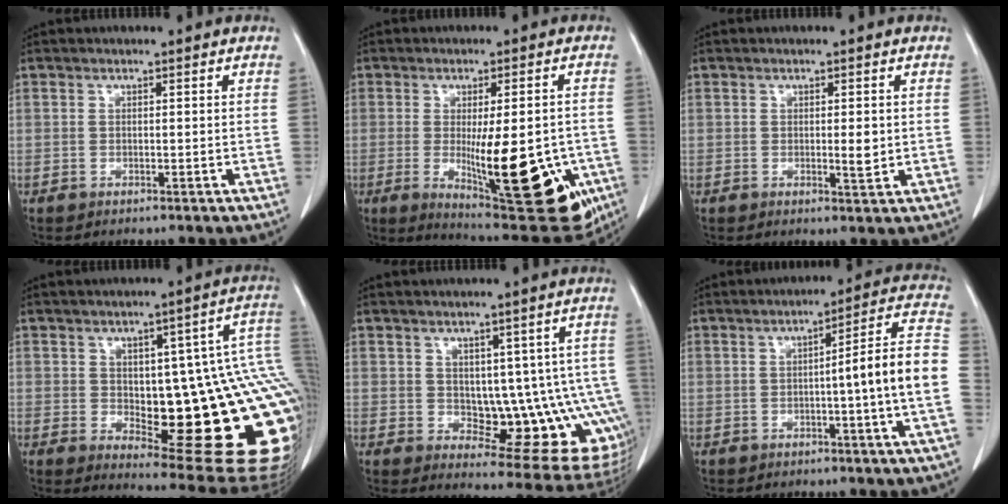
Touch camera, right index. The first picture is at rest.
{"total": 19.8, "force": [-5.5, 4.9, 18.3], "torque": [-0.204, -0.021, -0.055]}
{"total": 2.3, "force": [0.1, 0.5, 2.2], "torque": [-0.035, -0.004, 0.002]}
{"total": 25.0, "force": [-1.7, 8.3, 23.6], "torque": [-0.200, 0.017, 0.000]}
{"total": 13.4, "force": [-0.5, 5.8, 12.1], "torque": [-0.112, 0.008, 0.013]}
{"total": 10.5, "force": [-1.7, -1.4, 10.3], "torque": [-0.136, 0.014, -0.028]}